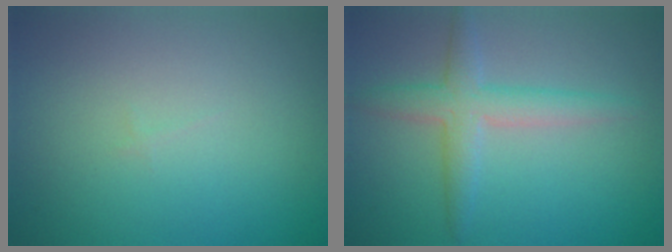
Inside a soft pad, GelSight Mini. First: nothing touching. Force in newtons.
{"total": 3.3, "press": 3.3, "slide": 0.1}